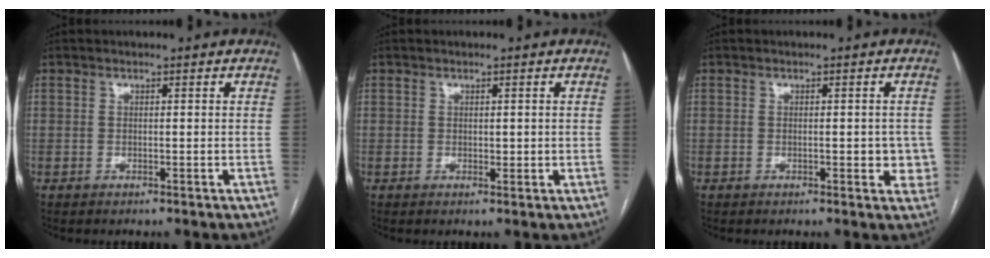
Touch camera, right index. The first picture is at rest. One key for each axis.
{"total": 1.4, "fx": 0.2, "fy": 1.0, "fz": 0.9, "tx": -0.012, "ty": -0.002, "tz": 0.005}
{"total": 4.0, "fx": -0.4, "fy": 2.1, "fz": 3.4, "tx": -0.026, "ty": 0.003, "tz": -0.004}